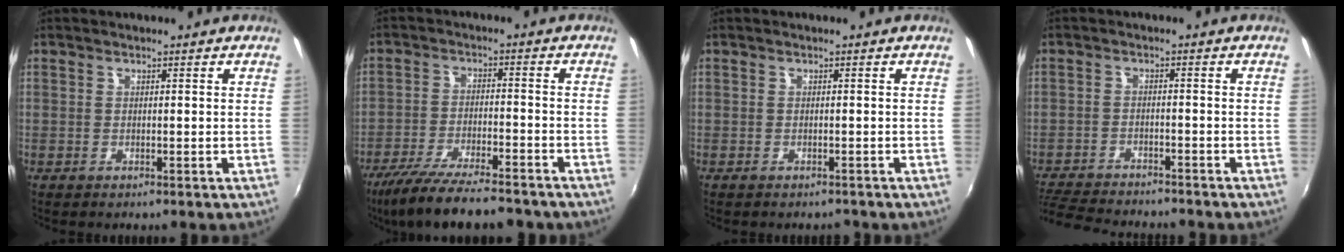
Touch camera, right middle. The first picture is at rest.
{"total": 16.3, "force": [-13.6, 3.2, 8.4], "torque": [-0.170, -0.036, -0.217]}
{"total": 1.4, "force": [-1.2, 0.6, 0.3], "torque": [-0.009, -0.004, -0.016]}
{"total": 11.2, "force": [-10.3, 2.1, 4.0], "torque": [-0.108, -0.014, -0.169]}